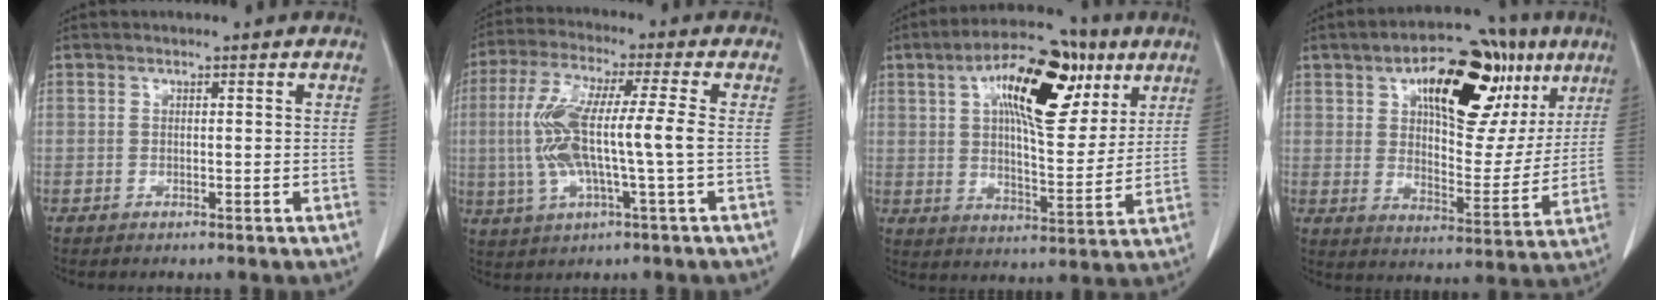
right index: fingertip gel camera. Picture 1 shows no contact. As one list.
[{"total": 11.9, "force": [-0.7, 1.1, 11.8], "torque": [-0.252, 0.012, -0.016]}, {"total": 17.9, "force": [7.9, 6.5, 14.7], "torque": [-0.235, 0.028, 0.125]}, {"total": 21.5, "force": [10.0, 10.0, 16.2], "torque": [-0.238, 0.035, 0.155]}]